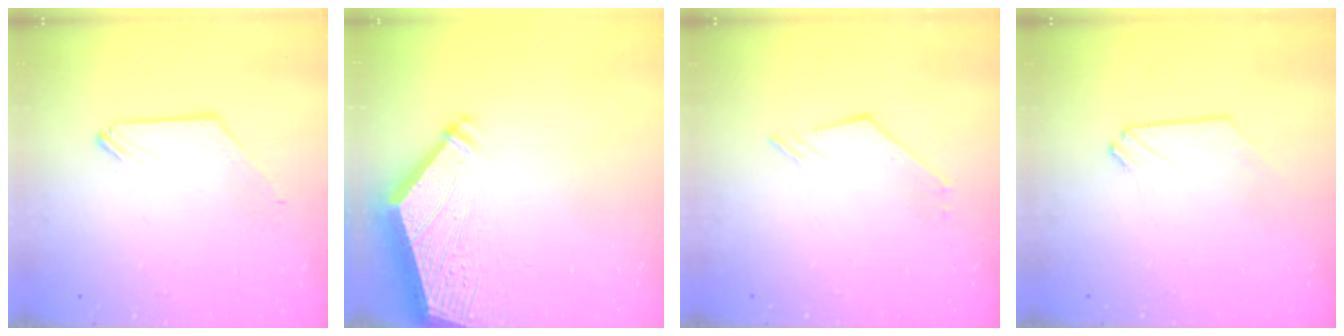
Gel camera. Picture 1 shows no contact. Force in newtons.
{"total": 3.7, "press": 3.7, "slide": 0.5}
{"total": 2.2, "press": 2.2, "slide": 0.4}
{"total": 0.0}